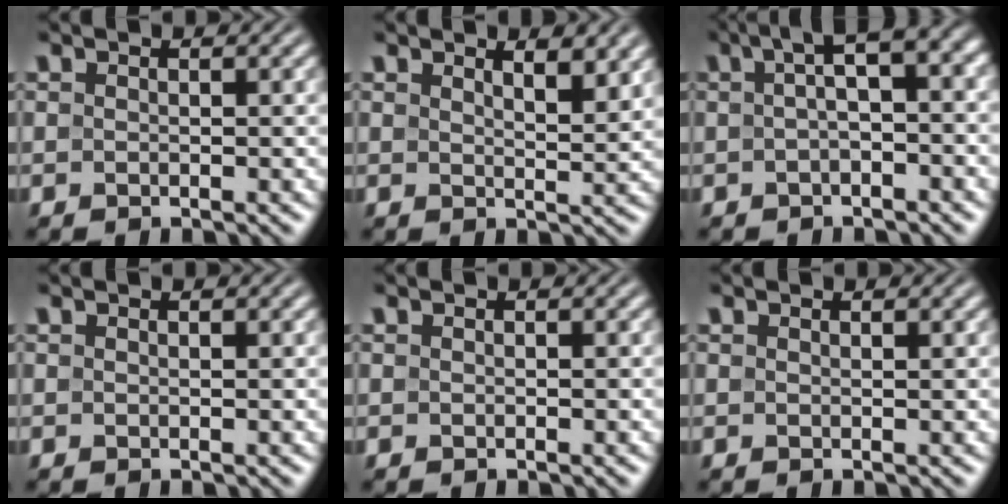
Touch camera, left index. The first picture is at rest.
{"total": 2.9, "force": [2.1, 0.8, 1.9], "torque": [-0.023, -0.005, 0.036]}
{"total": 5.3, "force": [0.9, 1.5, 5.0], "torque": [-0.068, 0.022, 0.006]}
{"total": 0.0}
{"total": 0.0}
{"total": 0.5, "force": [0.5, 0.0, 0.3], "torque": [-0.003, 0.000, 0.009]}